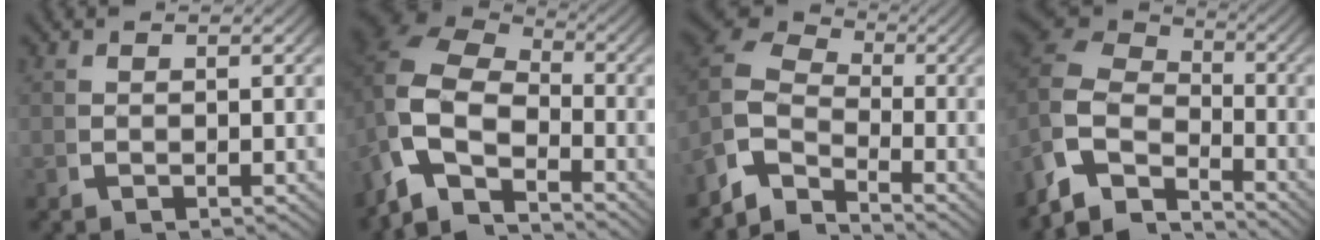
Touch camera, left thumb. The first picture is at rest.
{"total": 12.7, "force": [-1.2, 9.3, 8.5], "torque": [-0.173, -0.024, -0.031]}
{"total": 8.6, "force": [0.8, 6.6, 5.5], "torque": [-0.112, -0.009, 0.000]}
{"total": 10.8, "force": [-0.8, 8.0, 7.2], "torque": [-0.146, -0.018, -0.018]}